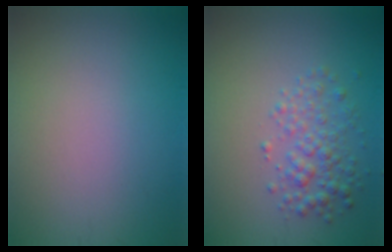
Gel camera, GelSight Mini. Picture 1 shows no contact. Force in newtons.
{"total": 3.0, "press": 3.0, "slide": 0.1}